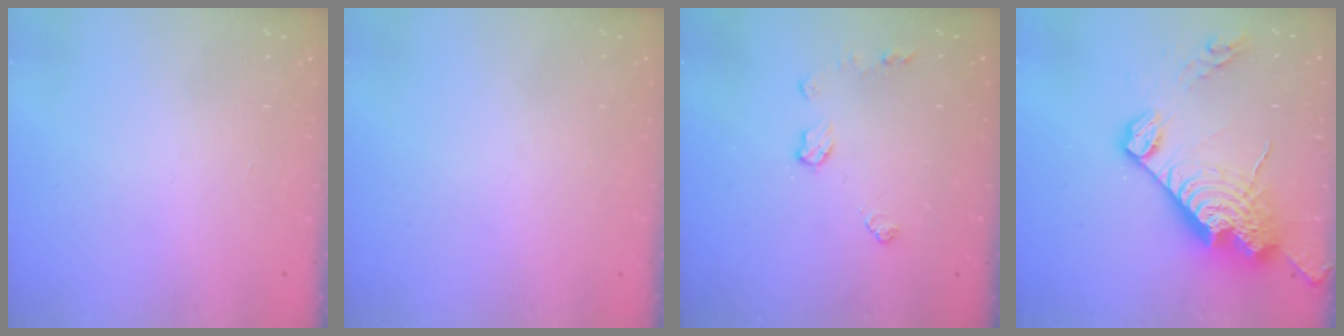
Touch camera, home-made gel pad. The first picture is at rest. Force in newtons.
{"total": 0.0}
{"total": 6.5, "press": 6.5, "slide": 0.2}
{"total": 21.7, "press": 21.6, "slide": 1.8}